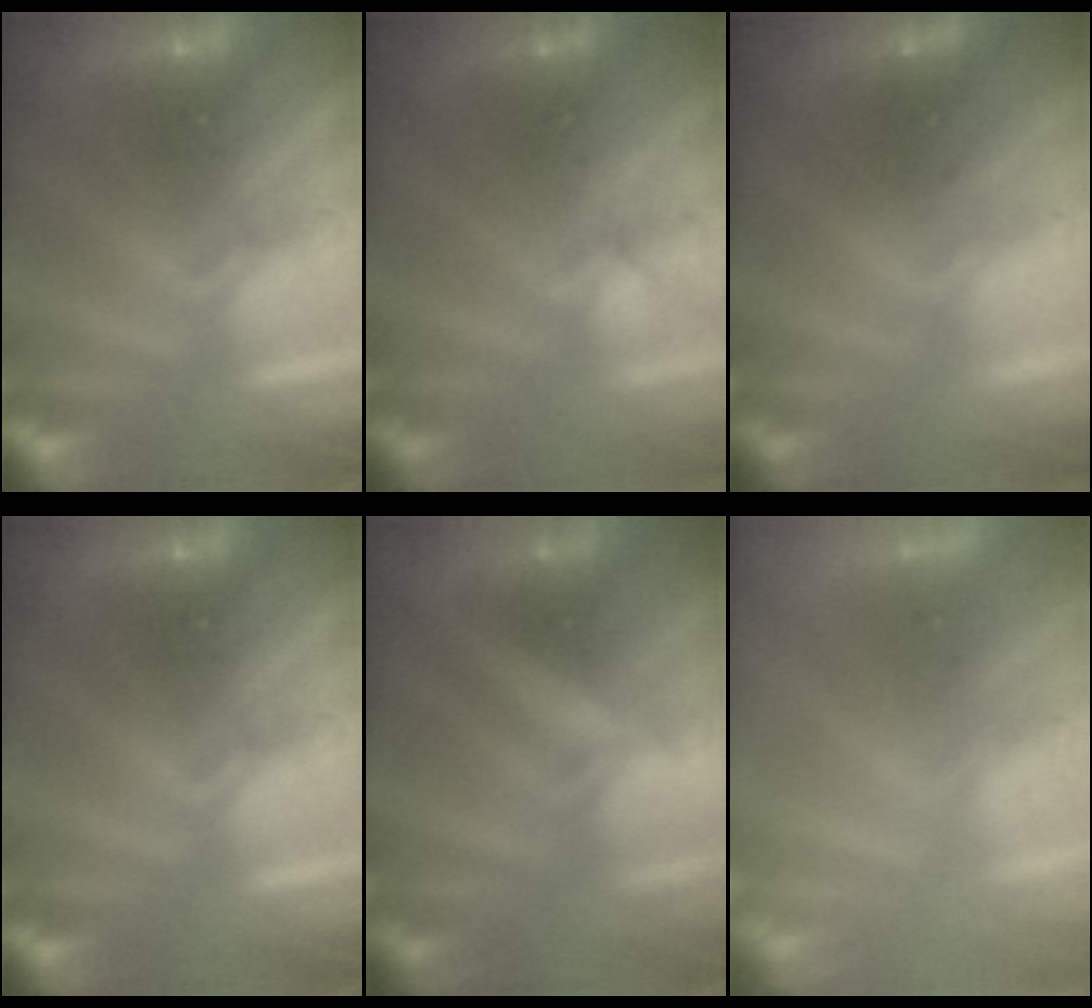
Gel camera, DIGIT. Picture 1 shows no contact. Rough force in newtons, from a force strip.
{"total": 1.8}
{"total": 1.5}
{"total": 0.0}
{"total": 2.4}
{"total": 7.0}